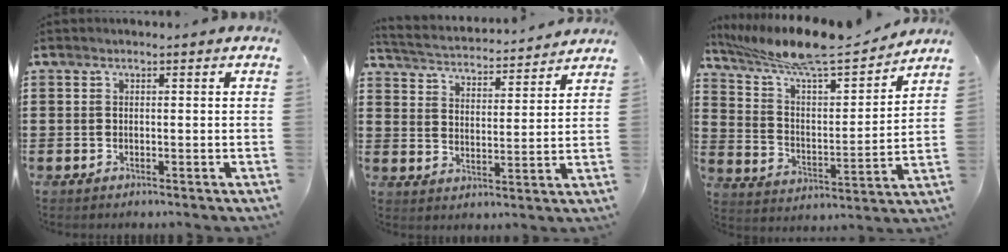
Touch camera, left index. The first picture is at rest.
{"total": 3.3, "force": [3.3, -0.1, 0.0], "torque": [-0.024, -0.030, 0.051]}
{"total": 10.2, "force": [9.0, 0.8, 4.7], "torque": [-0.127, -0.059, 0.152]}